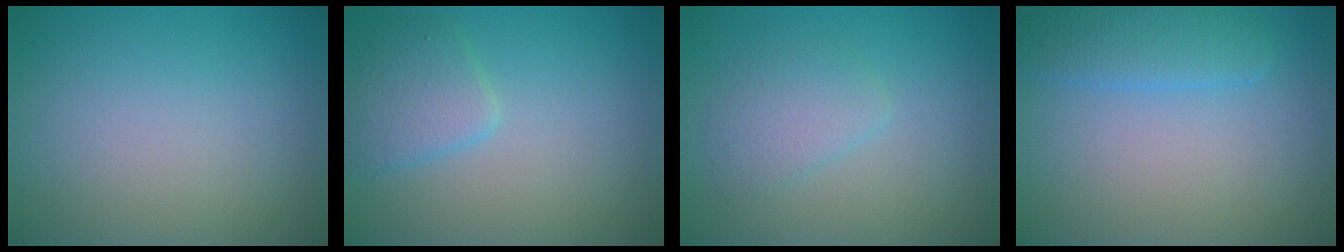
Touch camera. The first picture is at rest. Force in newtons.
{"total": 2.7, "press": 2.7, "slide": 0.1}
{"total": 2.1, "press": 2.1, "slide": 0.1}
{"total": 2.8, "press": 2.8, "slide": 0.1}